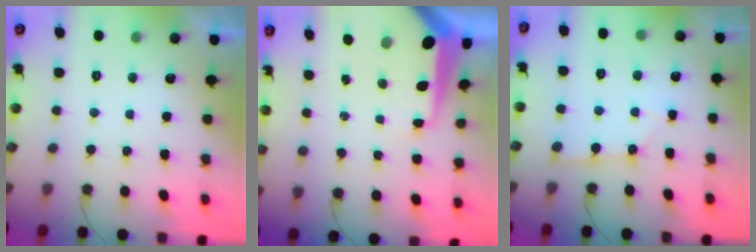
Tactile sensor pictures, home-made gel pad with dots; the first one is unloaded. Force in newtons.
{"total": 12.2, "press": 12.1, "slide": 1.0}
{"total": 2.8, "press": 2.8, "slide": 0.2}